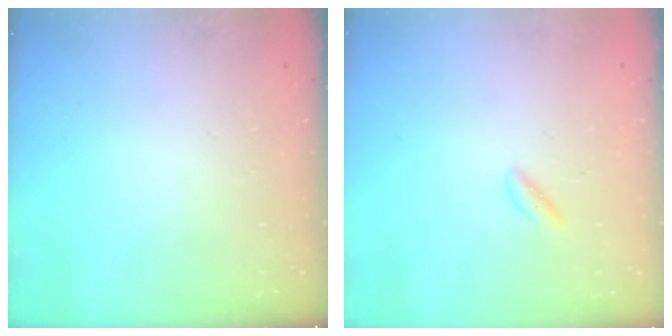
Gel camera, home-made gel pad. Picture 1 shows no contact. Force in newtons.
{"total": 1.9, "press": 1.8, "slide": 0.8}